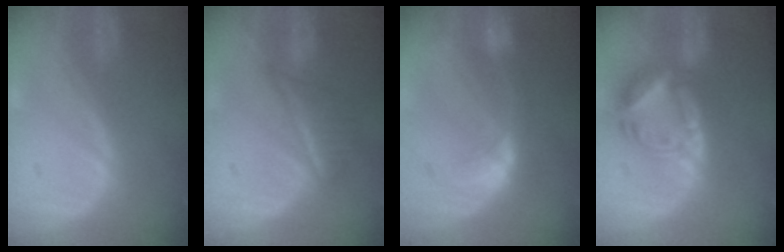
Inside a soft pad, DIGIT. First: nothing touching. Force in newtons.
{"total": 5.6, "press": 5.2, "slide": 2.1}
{"total": 8.2, "press": 7.3, "slide": 3.8}
{"total": 8.3, "press": 7.1, "slide": 4.2}